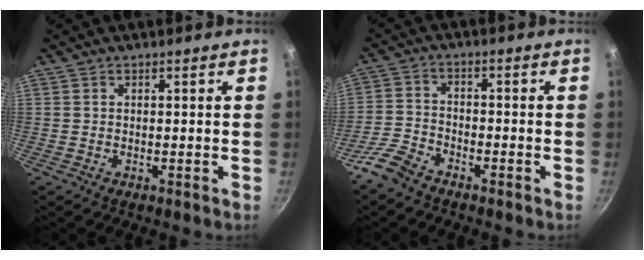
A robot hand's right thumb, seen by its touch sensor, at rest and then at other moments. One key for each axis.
{"total": 5.9, "fx": -4.5, "fy": 2.8, "fz": 2.5, "tx": -0.052, "ty": 0.031, "tz": -0.100}